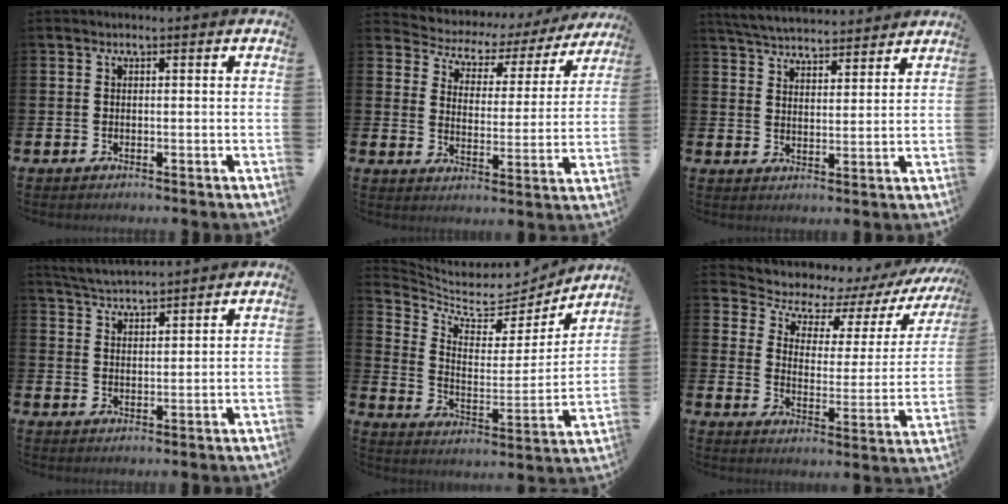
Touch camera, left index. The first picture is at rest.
{"total": 4.3, "force": [3.5, 2.5, 0.5], "torque": [-0.040, -0.029, 0.051]}
{"total": 5.1, "force": [5.1, 0.6, 0.5], "torque": [-0.032, -0.030, 0.090]}
{"total": 4.1, "force": [4.1, 0.1, 0.2], "torque": [-0.022, -0.022, 0.074]}
{"total": 7.3, "force": [6.5, 2.9, 1.7], "torque": [-0.063, -0.061, 0.107]}
{"total": 6.1, "force": [4.9, 3.0, 2.2], "torque": [-0.069, -0.037, 0.076]}